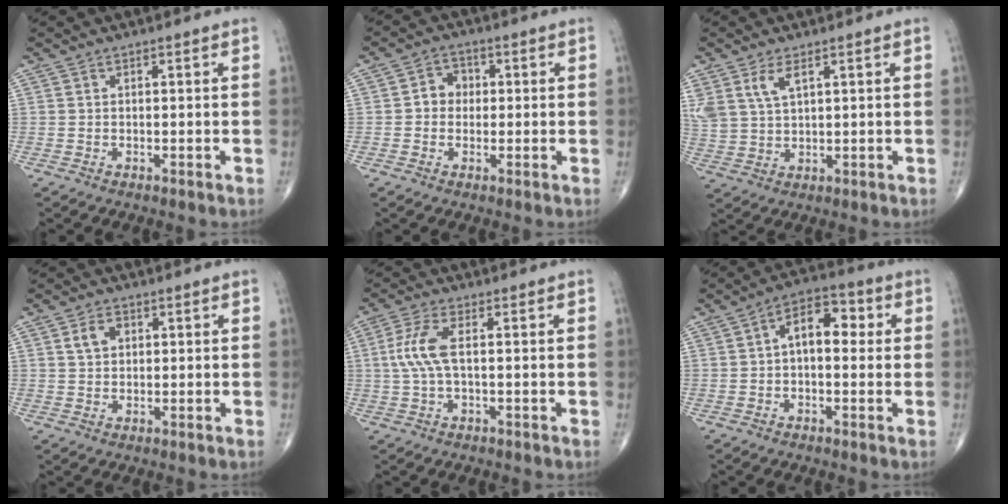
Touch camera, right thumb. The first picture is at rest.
{"total": 4.1, "force": [0.0, 3.6, 1.9], "torque": [-0.010, 0.013, -0.009]}
{"total": 6.3, "force": [3.3, 3.0, 4.4], "torque": [-0.096, -0.007, 0.075]}
{"total": 3.5, "force": [1.2, 2.5, 2.1], "torque": [-0.030, 0.002, 0.021]}
{"total": 6.2, "force": [0.4, 2.1, 5.8], "torque": [-0.152, 0.012, 0.006]}
{"total": 8.3, "force": [0.9, 4.7, 6.8], "torque": [-0.080, 0.027, 0.004]}